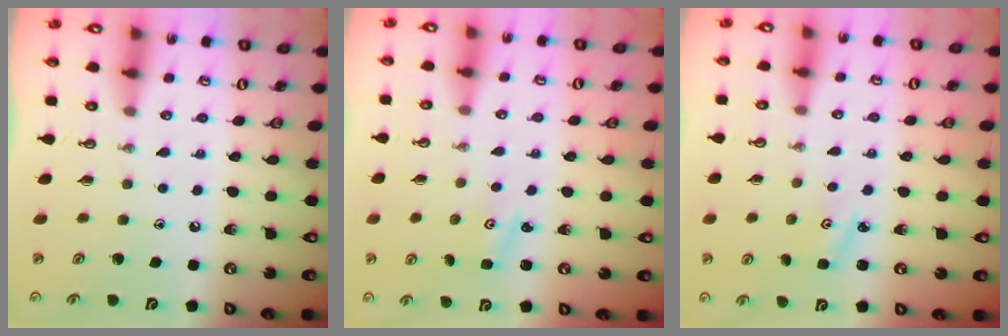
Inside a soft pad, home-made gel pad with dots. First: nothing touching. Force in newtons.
{"total": 1.7, "press": 1.6, "slide": 0.3}
{"total": 2.9, "press": 2.9, "slide": 0.3}